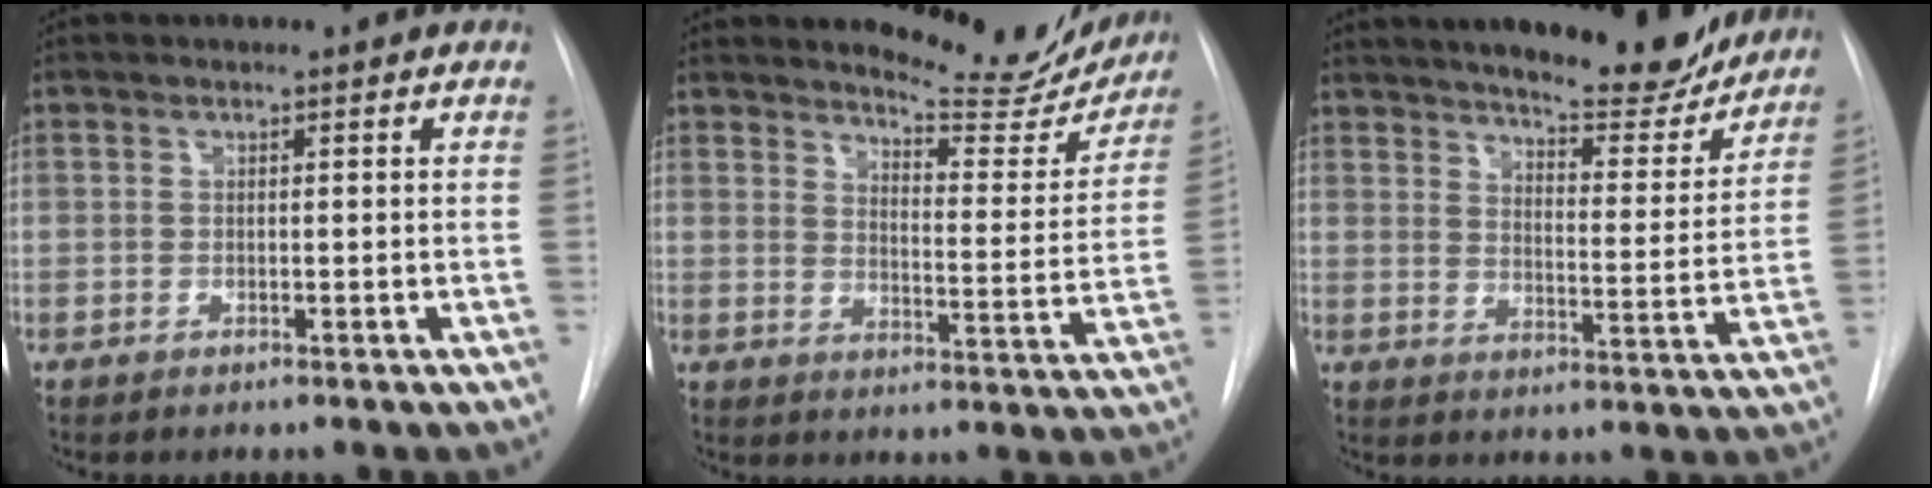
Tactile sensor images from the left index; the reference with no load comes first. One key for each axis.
{"total": 15.4, "fx": 14.7, "fy": 3.1, "fz": 3.5, "tx": -0.033, "ty": -0.068, "tz": 0.171}
{"total": 18.6, "fx": 16.5, "fy": 3.7, "fz": 7.7, "tx": -0.108, "ty": -0.027, "tz": 0.215}